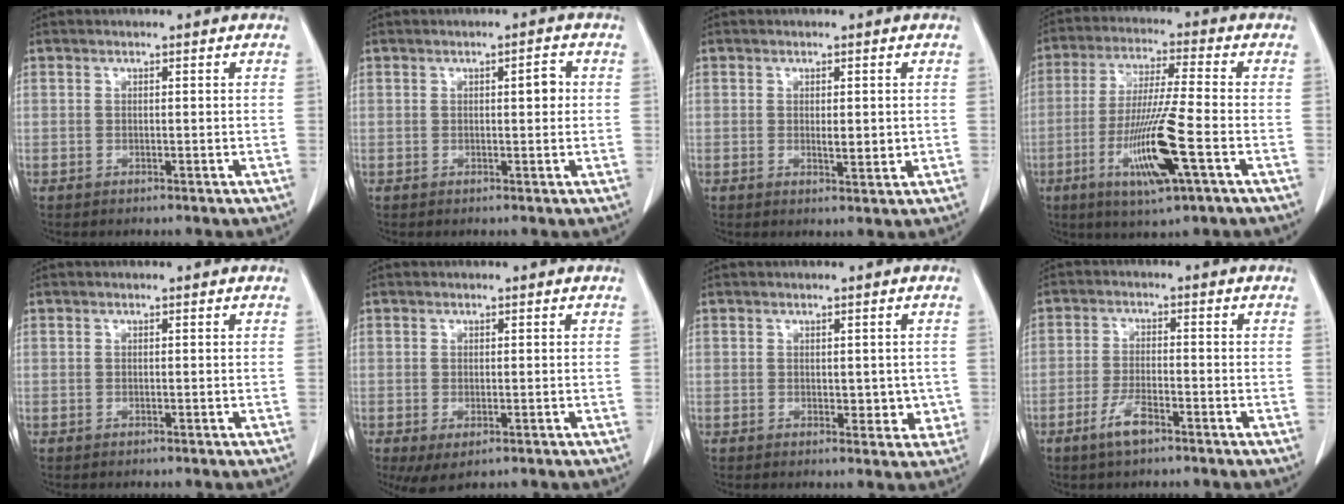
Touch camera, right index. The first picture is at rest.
{"total": 2.1, "force": [0.3, 0.6, 2.0], "torque": [-0.028, 0.004, 0.005]}
{"total": 2.3, "force": [0.1, 0.9, 2.1], "torque": [-0.031, -0.005, 0.005]}
{"total": 12.7, "force": [-4.4, 0.1, 11.9], "torque": [-0.234, -0.022, -0.082]}
{"total": 0.0}
{"total": 3.4, "force": [-1.5, 1.5, 2.7], "torque": [-0.038, -0.010, -0.012]}
{"total": 3.3, "force": [-0.1, 2.2, 2.5], "torque": [-0.018, -0.004, 0.004]}
{"total": 4.2, "force": [-2.7, 0.9, 3.1], "torque": [-0.064, -0.002, -0.047]}